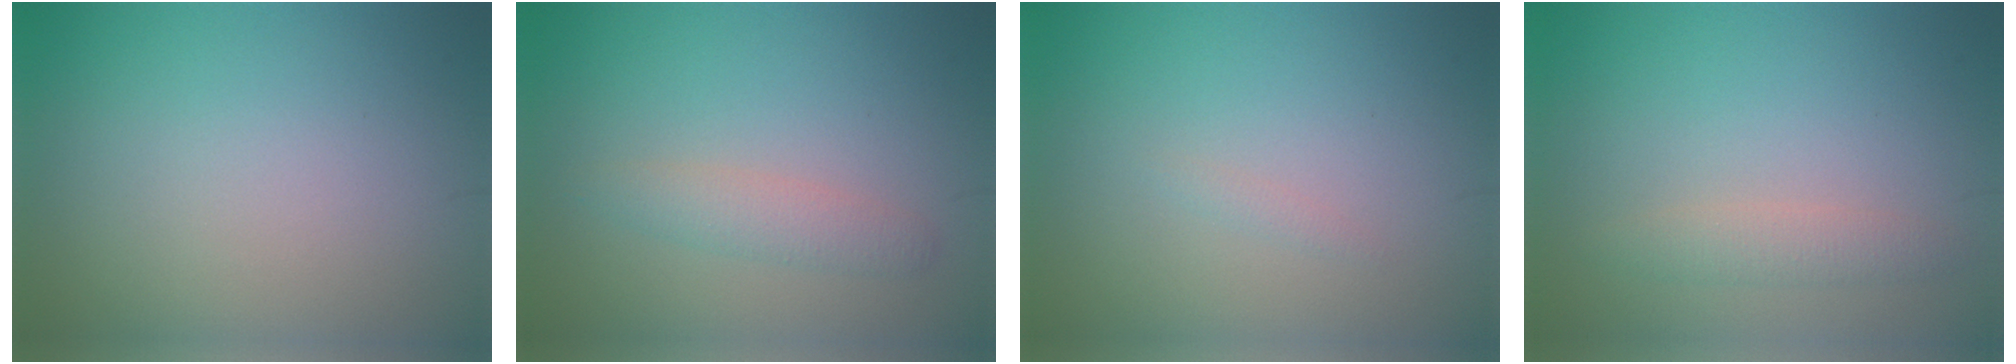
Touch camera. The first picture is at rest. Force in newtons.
{"total": 2.0, "press": 2.0, "slide": 0.1}
{"total": 0.5, "press": 0.5, "slide": 0.0}
{"total": 1.9, "press": 1.9, "slide": 0.0}